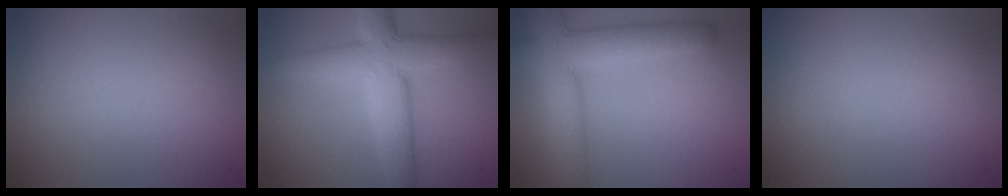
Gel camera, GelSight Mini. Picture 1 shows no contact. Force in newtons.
{"total": 7.9, "press": 7.8, "slide": 0.4}
{"total": 7.5, "press": 7.5, "slide": 0.5}
{"total": 0.0}